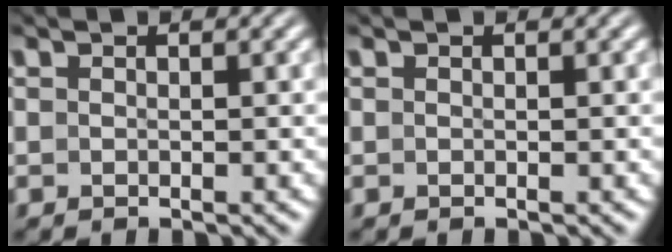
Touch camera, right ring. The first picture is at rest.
{"total": 0.0}